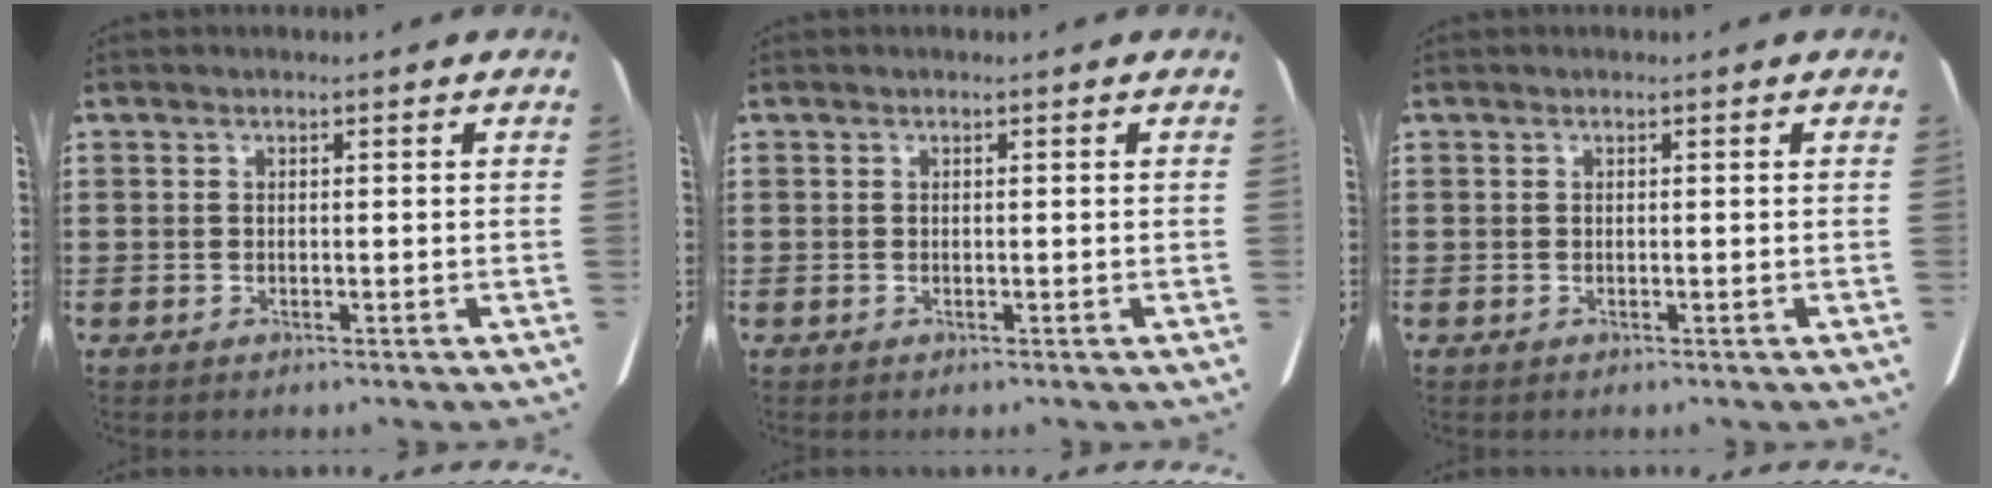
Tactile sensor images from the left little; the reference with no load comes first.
{"total": 0.0}
{"total": 0.0}